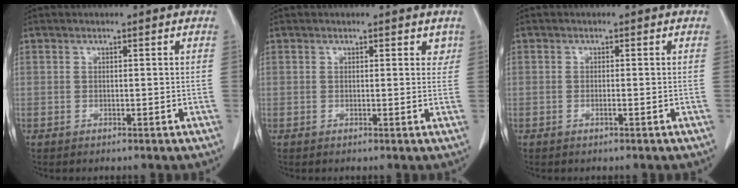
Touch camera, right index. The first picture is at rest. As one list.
[{"total": 1.5, "force": [1.0, 0.9, 0.7], "torque": [0.002, -0.003, 0.006]}, {"total": 0.6, "force": [-0.3, 0.0, 0.6], "torque": [-0.013, -0.001, -0.004]}]